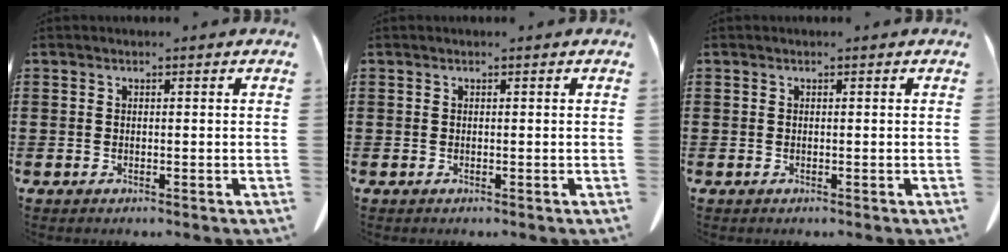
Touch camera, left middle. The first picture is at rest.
{"total": 0.0}
{"total": 0.0}